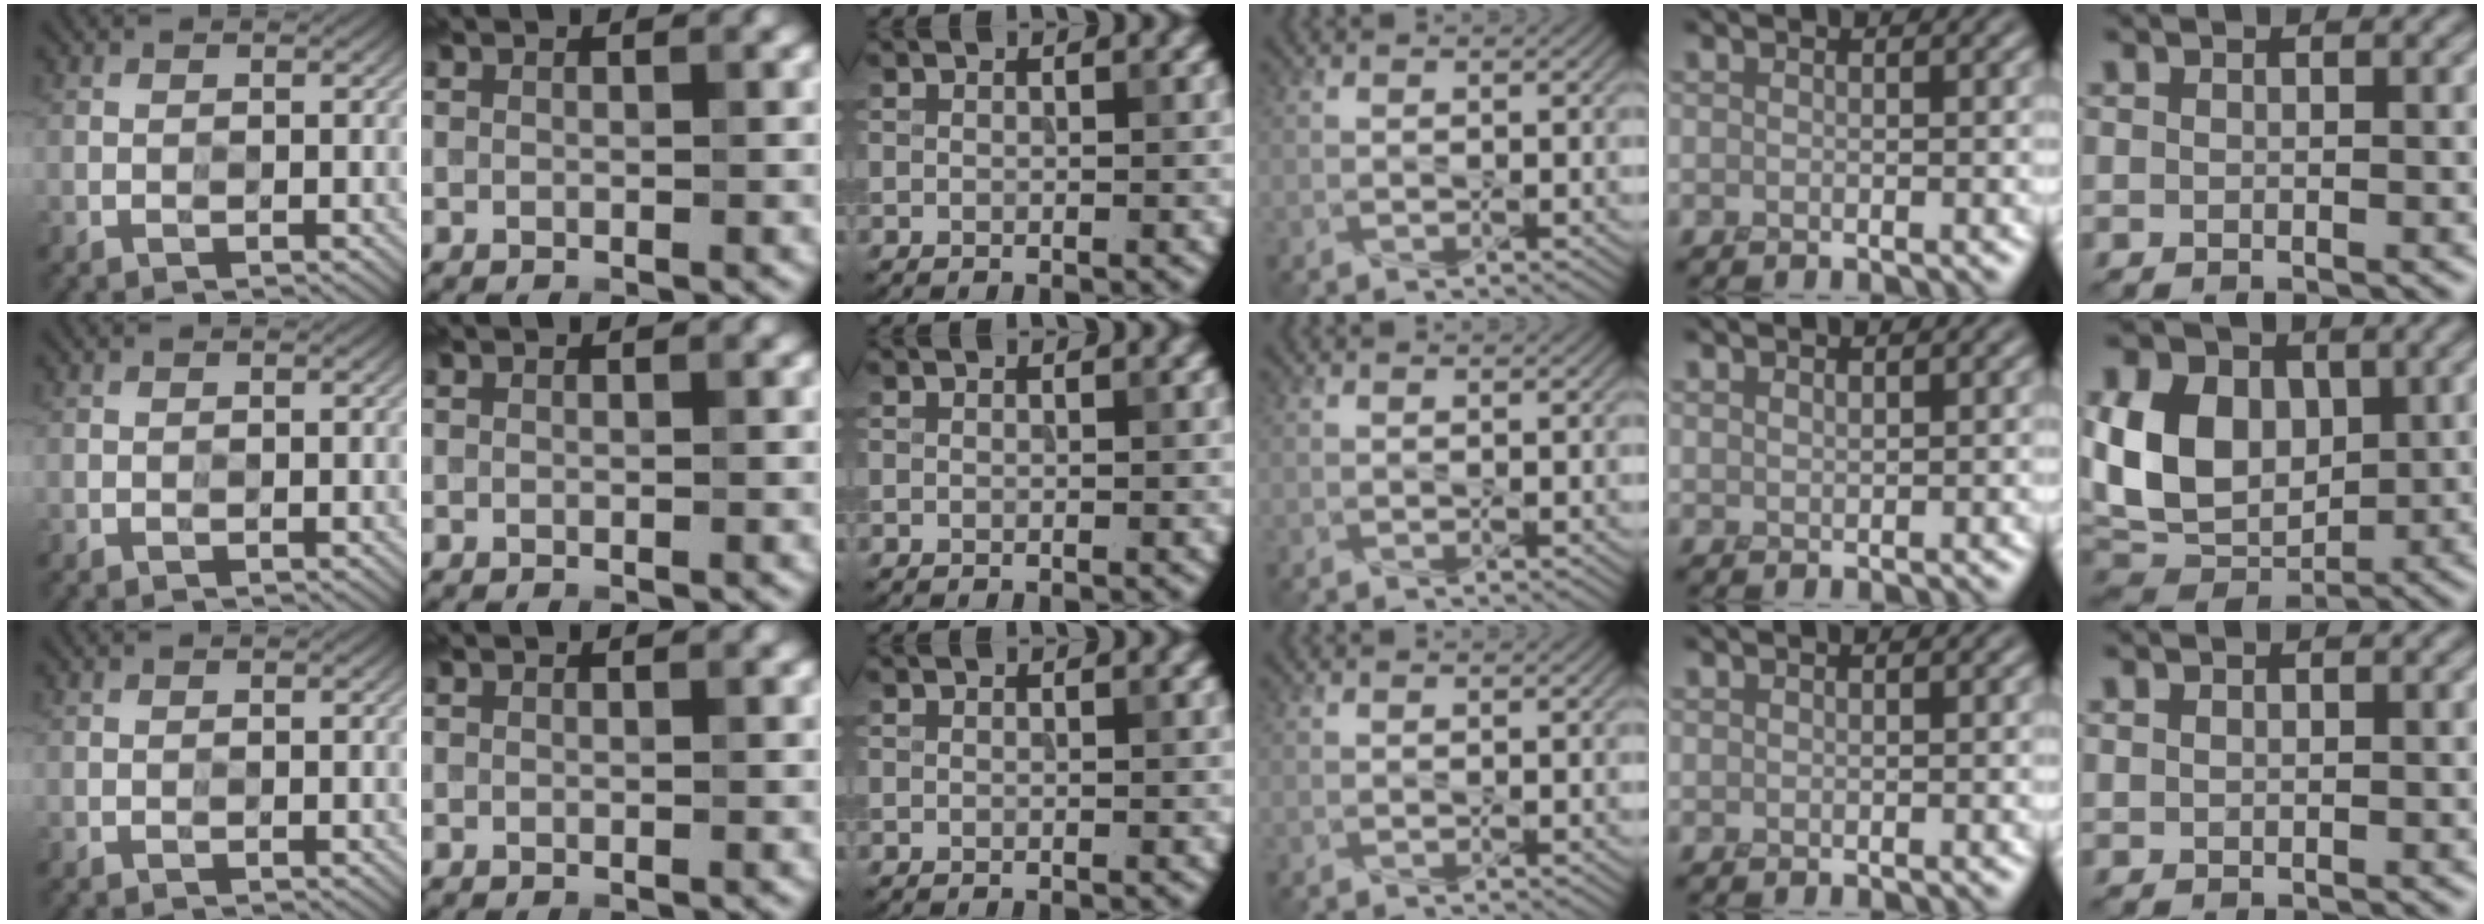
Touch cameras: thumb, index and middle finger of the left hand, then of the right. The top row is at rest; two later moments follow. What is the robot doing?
{"motion": "press", "object": "gel pad"}